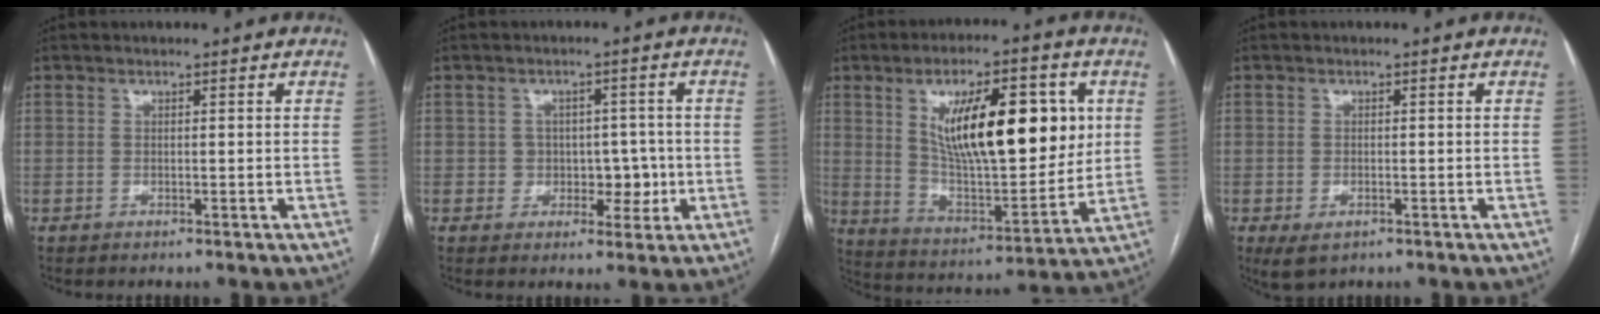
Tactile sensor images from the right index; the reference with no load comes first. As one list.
[{"total": 4.5, "force": [-0.4, 4.2, 1.6], "torque": [0.001, 0.018, -0.004]}, {"total": 20.1, "force": [5.6, 6.6, 18.2], "torque": [-0.298, 0.004, 0.098]}, {"total": 3.2, "force": [-1.4, 1.7, 2.2], "torque": [-0.044, -0.007, -0.013]}]